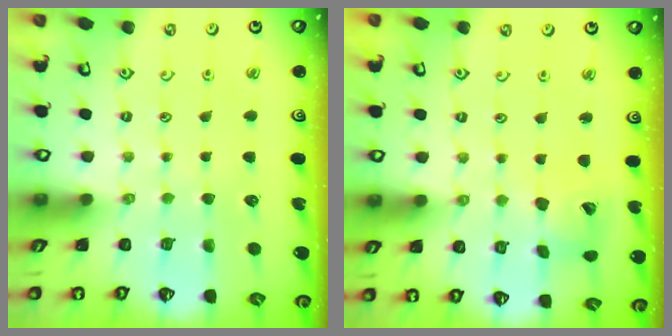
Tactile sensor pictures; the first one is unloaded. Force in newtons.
{"total": 8.8, "press": 8.7, "slide": 1.2}